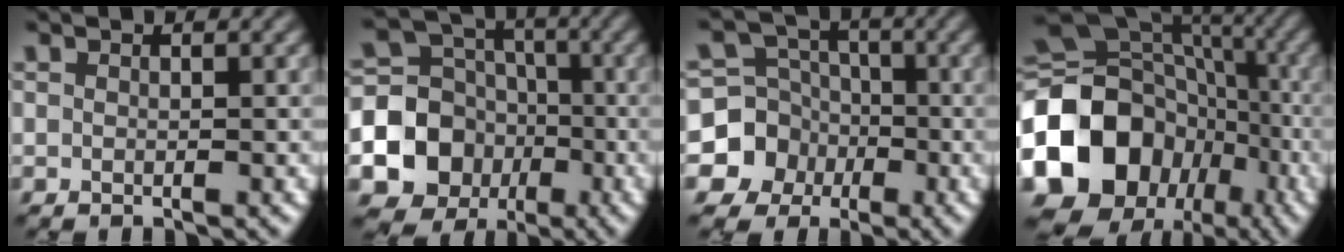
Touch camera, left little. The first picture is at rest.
{"total": 9.7, "force": [-2.9, 8.4, 3.8], "torque": [-0.103, -0.008, -0.056]}
{"total": 7.6, "force": [-2.8, 6.9, 1.6], "torque": [-0.032, -0.003, -0.074]}
{"total": 18.1, "force": [-5.5, 14.8, 8.9], "torque": [-0.202, 0.009, -0.109]}